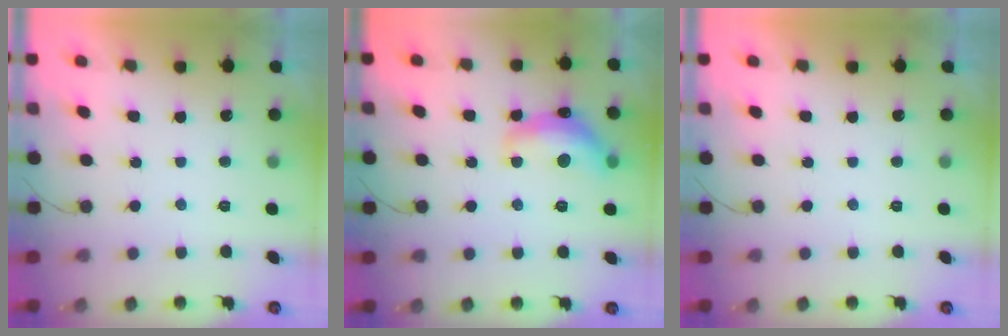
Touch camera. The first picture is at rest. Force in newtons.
{"total": 16.3, "press": 16.3, "slide": 1.0}
{"total": 0.0}